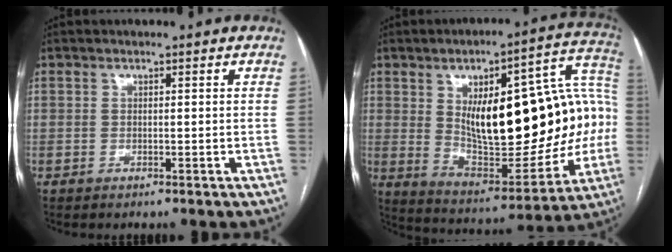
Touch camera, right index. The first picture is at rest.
{"total": 28.0, "force": [1.9, 10.1, 26.0], "torque": [-0.335, 0.045, 0.049]}